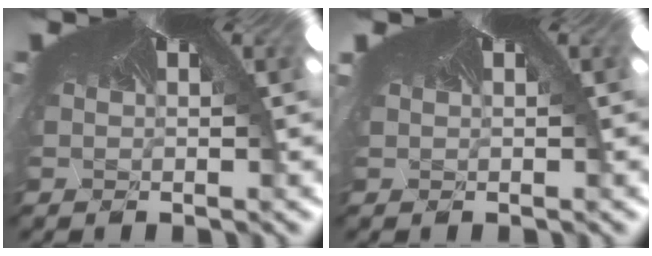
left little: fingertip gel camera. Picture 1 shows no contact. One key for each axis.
{"total": 0.6, "fx": 0.1, "fy": 0.4, "fz": 0.5, "tx": -0.012, "ty": 0.001, "tz": 0.004}